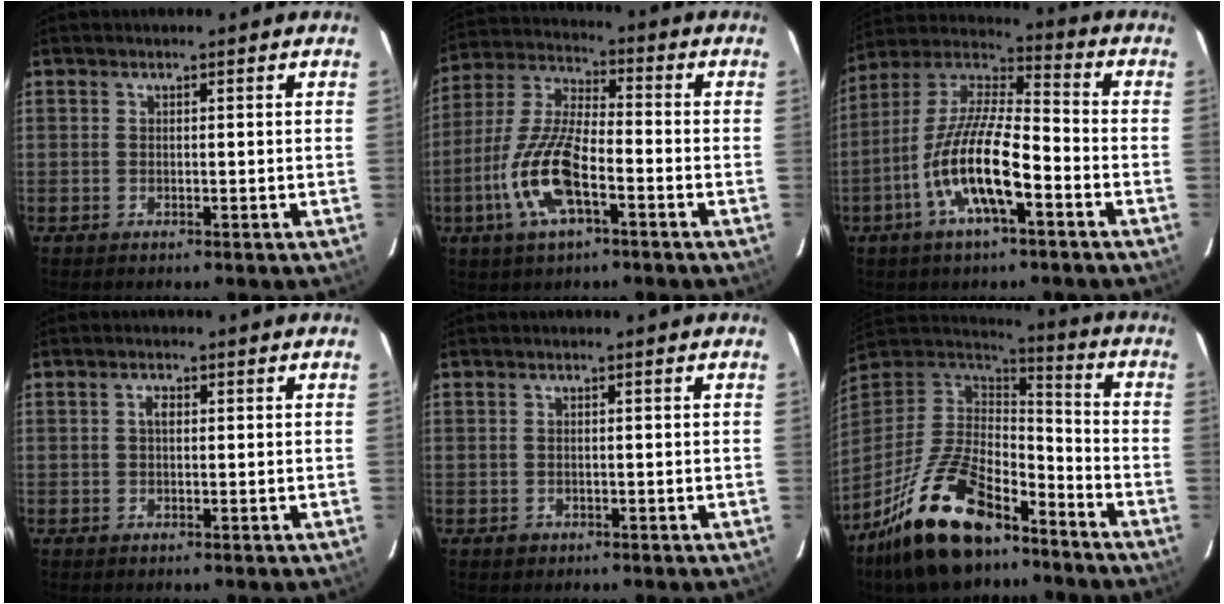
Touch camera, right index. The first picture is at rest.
{"total": 13.8, "force": [-5.5, 4.6, 11.8], "torque": [-0.255, -0.003, -0.109]}
{"total": 15.2, "force": [-6.3, 4.0, 13.3], "torque": [-0.266, -0.005, -0.124]}
{"total": 1.4, "force": [0.2, 0.8, 1.1], "torque": [-0.021, 0.006, 0.001]}
{"total": 1.2, "force": [-0.6, 1.0, 0.3], "torque": [-0.004, 0.001, -0.005]}
{"total": 23.0, "force": [-15.5, 10.0, 13.8], "torque": [-0.283, -0.011, -0.263]}